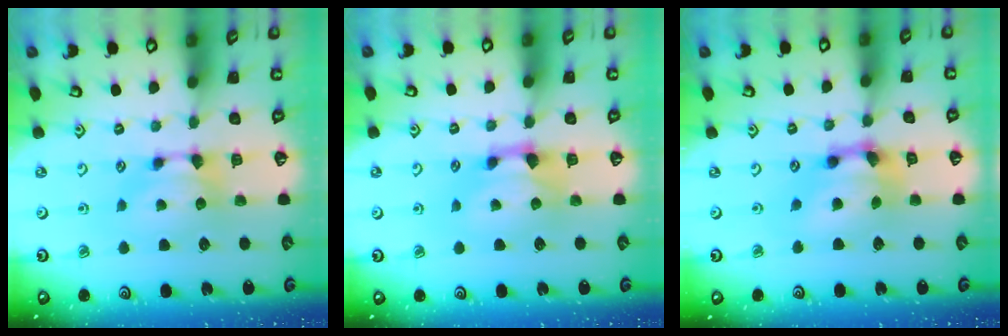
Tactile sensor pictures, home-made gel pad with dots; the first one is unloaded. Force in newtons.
{"total": 1.6, "press": 0.9, "slide": 1.3}
{"total": 6.1, "press": 5.4, "slide": 2.9}